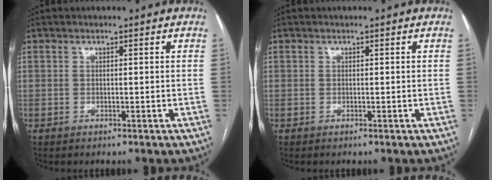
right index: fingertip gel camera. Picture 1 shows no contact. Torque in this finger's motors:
{"motor_torque": [0.31, 0.19, -0.01, 0.01]}